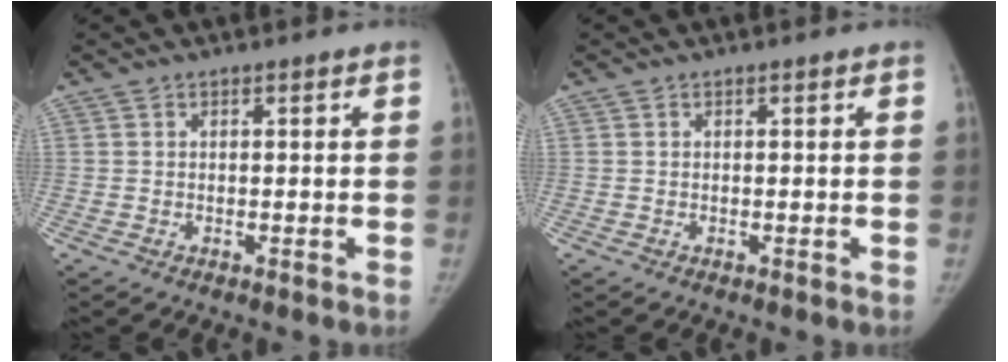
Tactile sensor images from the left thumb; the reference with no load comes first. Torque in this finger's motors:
{"motor_torque": [-0.06, 0.06, 0.12, -0.12, 0.00]}